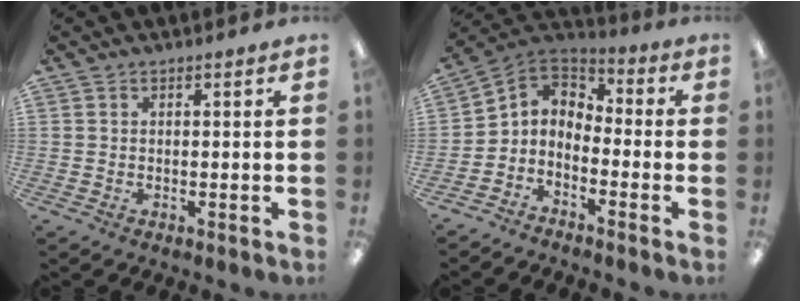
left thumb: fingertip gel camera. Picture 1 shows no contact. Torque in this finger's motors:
{"motor_torque": [0.16, 0.30, -0.38, 0.41, 0.09]}